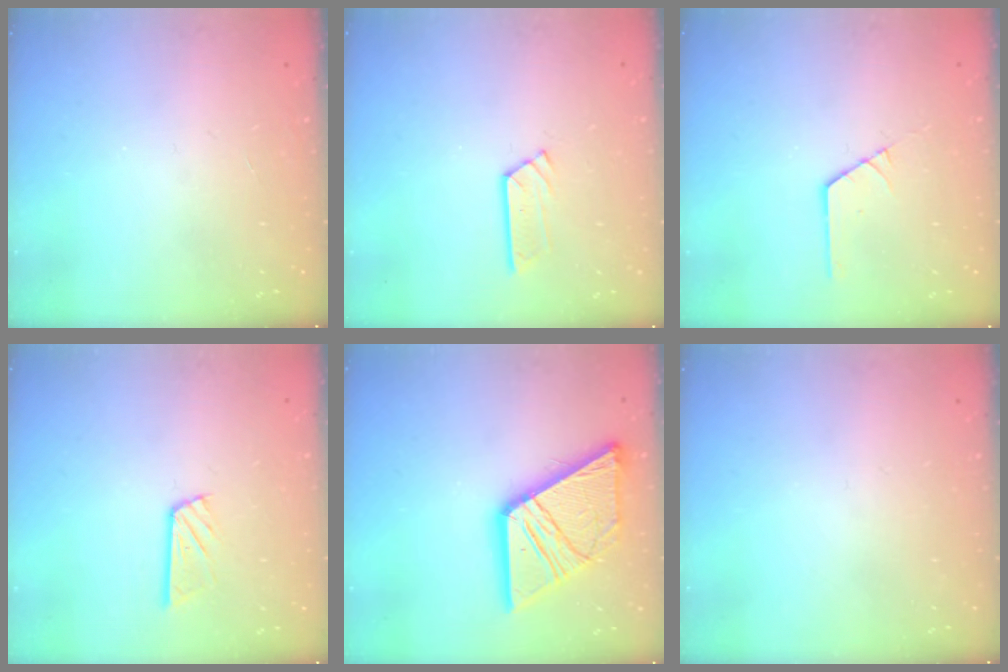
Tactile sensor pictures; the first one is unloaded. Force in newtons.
{"total": 3.8, "press": 3.8, "slide": 0.2}
{"total": 1.4, "press": 1.4, "slide": 0.2}
{"total": 7.0, "press": 7.0, "slide": 0.5}
{"total": 21.5, "press": 21.4, "slide": 2.5}
{"total": 0.0}